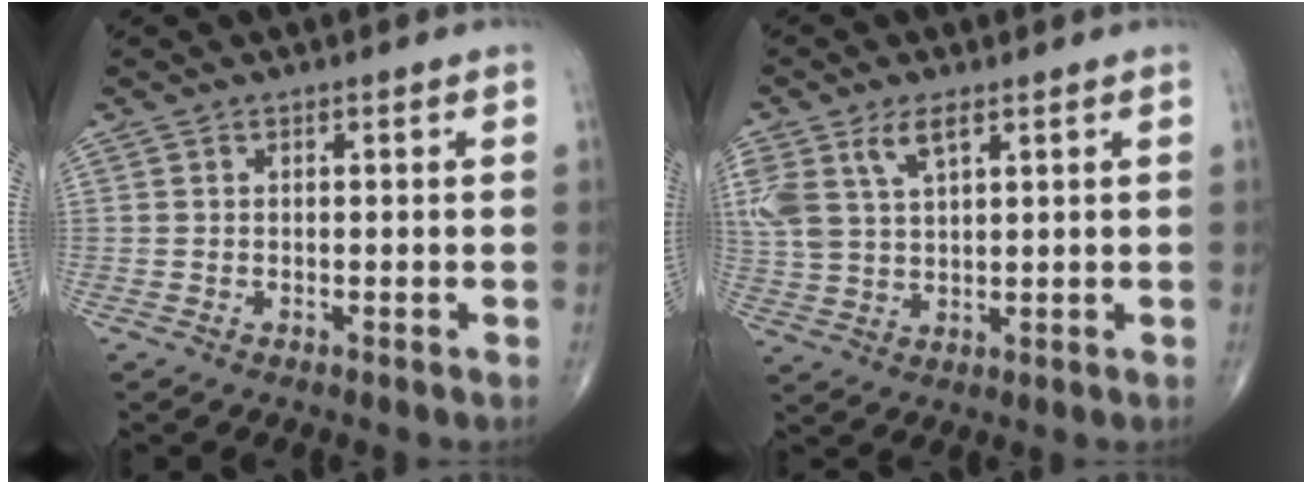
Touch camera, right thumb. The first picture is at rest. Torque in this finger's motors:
{"motor_torque": [0.02, 0.04, 0.61, 0.58, 0.08]}